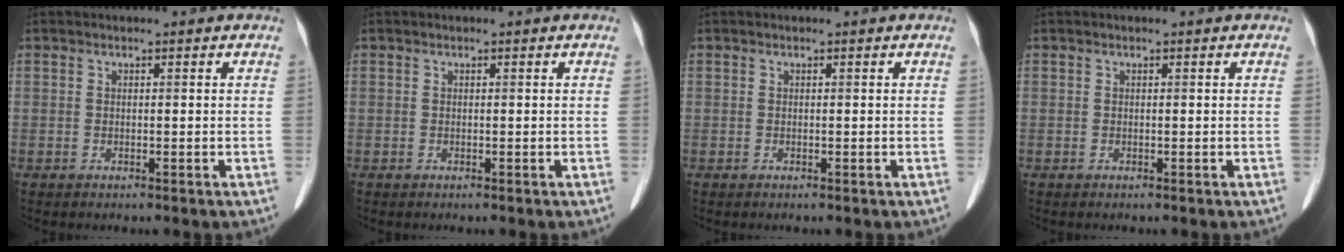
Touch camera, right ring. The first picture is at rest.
{"total": 0.0}
{"total": 0.0}
{"total": 0.0}